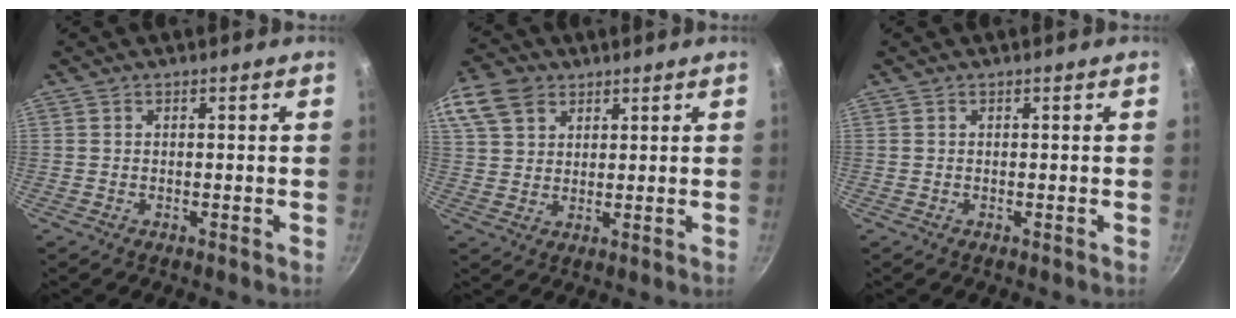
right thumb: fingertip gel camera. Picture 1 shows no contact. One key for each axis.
{"total": 12.7, "fx": 6.6, "fy": 9.0, "fz": 6.1, "tx": -0.128, "ty": 0.011, "tz": 0.125}
{"total": 0.0}